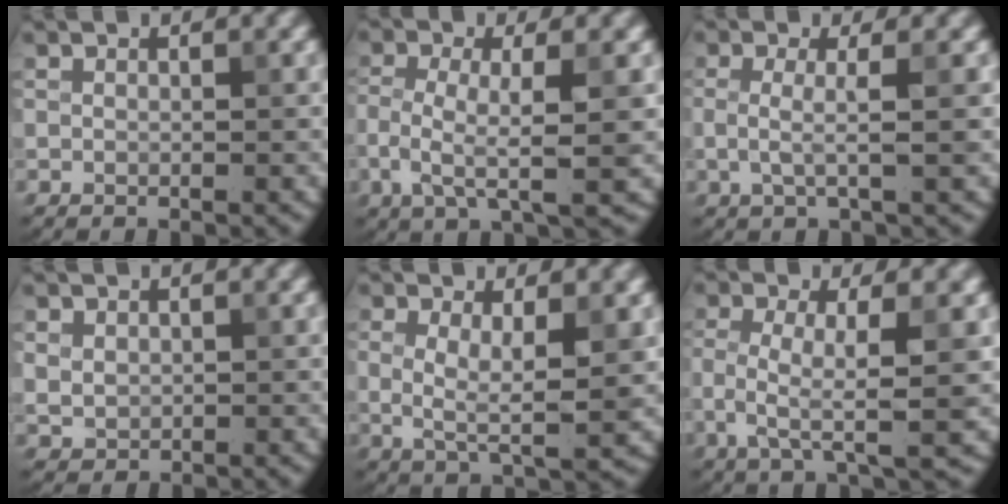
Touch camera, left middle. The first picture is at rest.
{"total": 5.1, "force": [-1.2, 1.5, 4.7], "torque": [-0.103, -0.004, -0.026]}
{"total": 2.5, "force": [-0.2, 0.5, 2.4], "torque": [-0.053, -0.004, -0.006]}
{"total": 1.6, "force": [0.4, 1.3, 0.8], "torque": [-0.021, -0.002, 0.014]}
{"total": 4.5, "force": [0.4, 1.6, 4.2], "torque": [-0.087, -0.004, 0.007]}
{"total": 5.2, "force": [-0.8, 1.3, 5.0], "torque": [-0.105, -0.007, -0.015]}